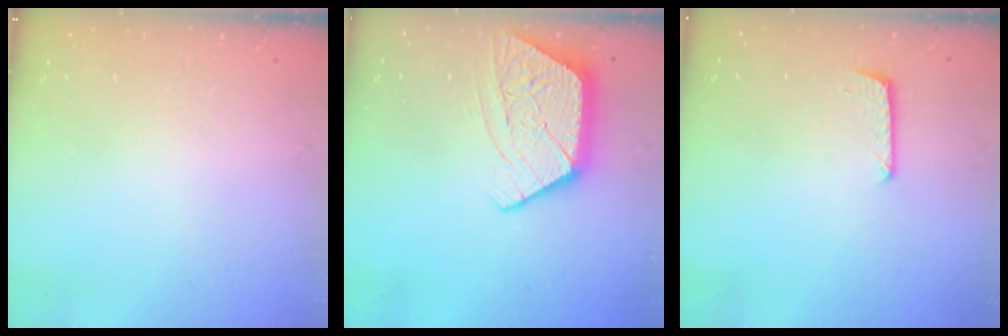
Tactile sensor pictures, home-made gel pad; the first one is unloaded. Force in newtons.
{"total": 12.5, "press": 12.5, "slide": 0.7}
{"total": 5.6, "press": 5.5, "slide": 0.5}